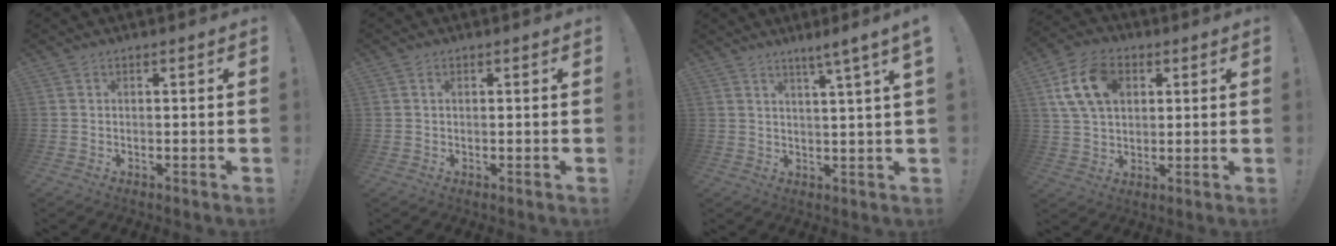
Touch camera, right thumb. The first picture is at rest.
{"total": 0.6, "force": [0.2, 0.5, 0.4], "torque": [-0.001, -0.001, 0.002]}
{"total": 5.7, "force": [3.2, -1.2, 4.6], "torque": [-0.066, -0.024, 0.046]}
{"total": 14.3, "force": [5.0, 9.8, 9.2], "torque": [-0.162, -0.005, 0.097]}